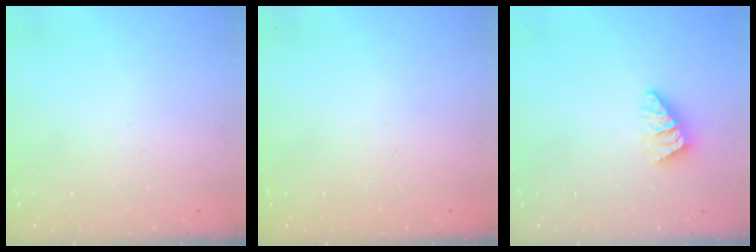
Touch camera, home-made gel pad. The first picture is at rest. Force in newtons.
{"total": 0.0}
{"total": 1.1, "press": 1.0, "slide": 0.3}